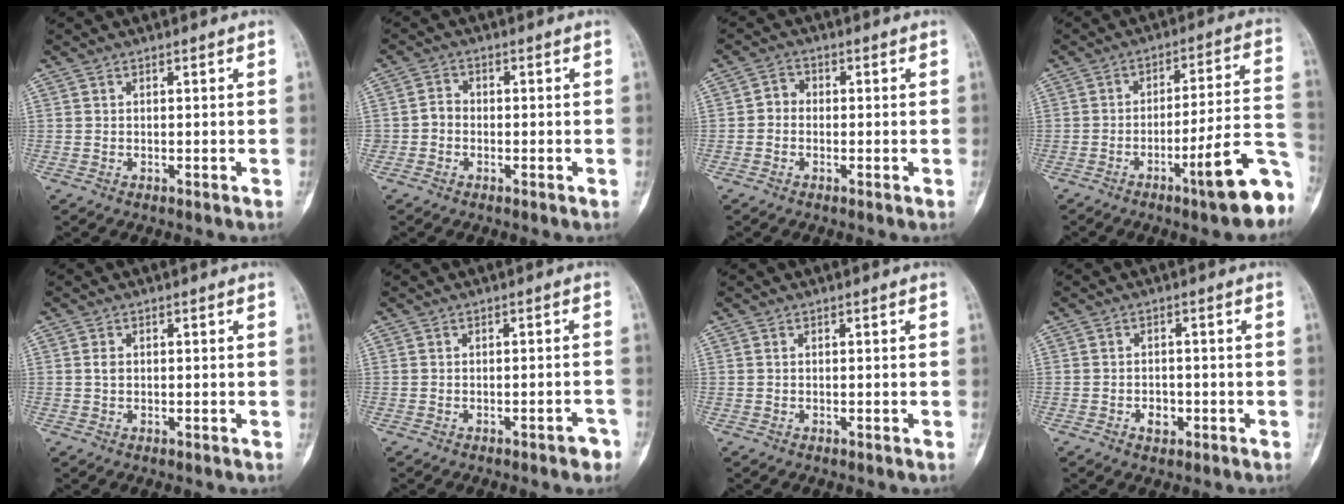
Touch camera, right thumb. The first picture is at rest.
{"total": 2.4, "force": [-0.8, 2.1, 1.0], "torque": [-0.004, 0.010, -0.021]}
{"total": 2.4, "force": [-0.6, 2.1, 1.2], "torque": [-0.007, 0.008, -0.022]}
{"total": 15.2, "force": [-7.3, 2.5, 13.1], "torque": [-0.155, 0.052, -0.100]}
{"total": 1.2, "force": [0.1, 0.9, 0.8], "torque": [-0.013, 0.001, 0.002]}
{"total": 2.4, "force": [-1.6, 0.8, 1.6], "torque": [-0.016, 0.015, -0.020]}
{"total": 0.0}
{"total": 2.8, "force": [-1.1, 2.0, 1.6], "torque": [-0.014, 0.007, -0.015]}